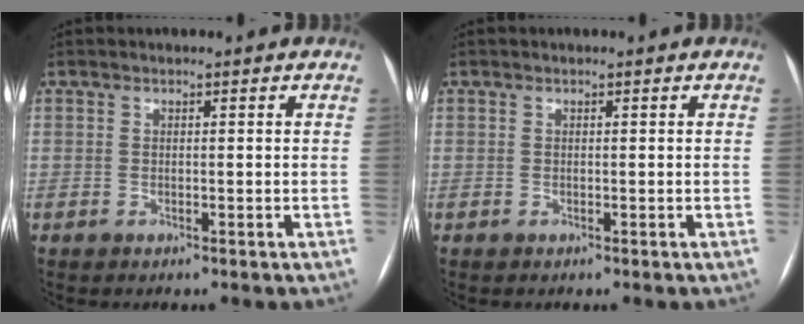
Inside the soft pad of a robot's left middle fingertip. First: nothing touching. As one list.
[{"total": 0.0}]